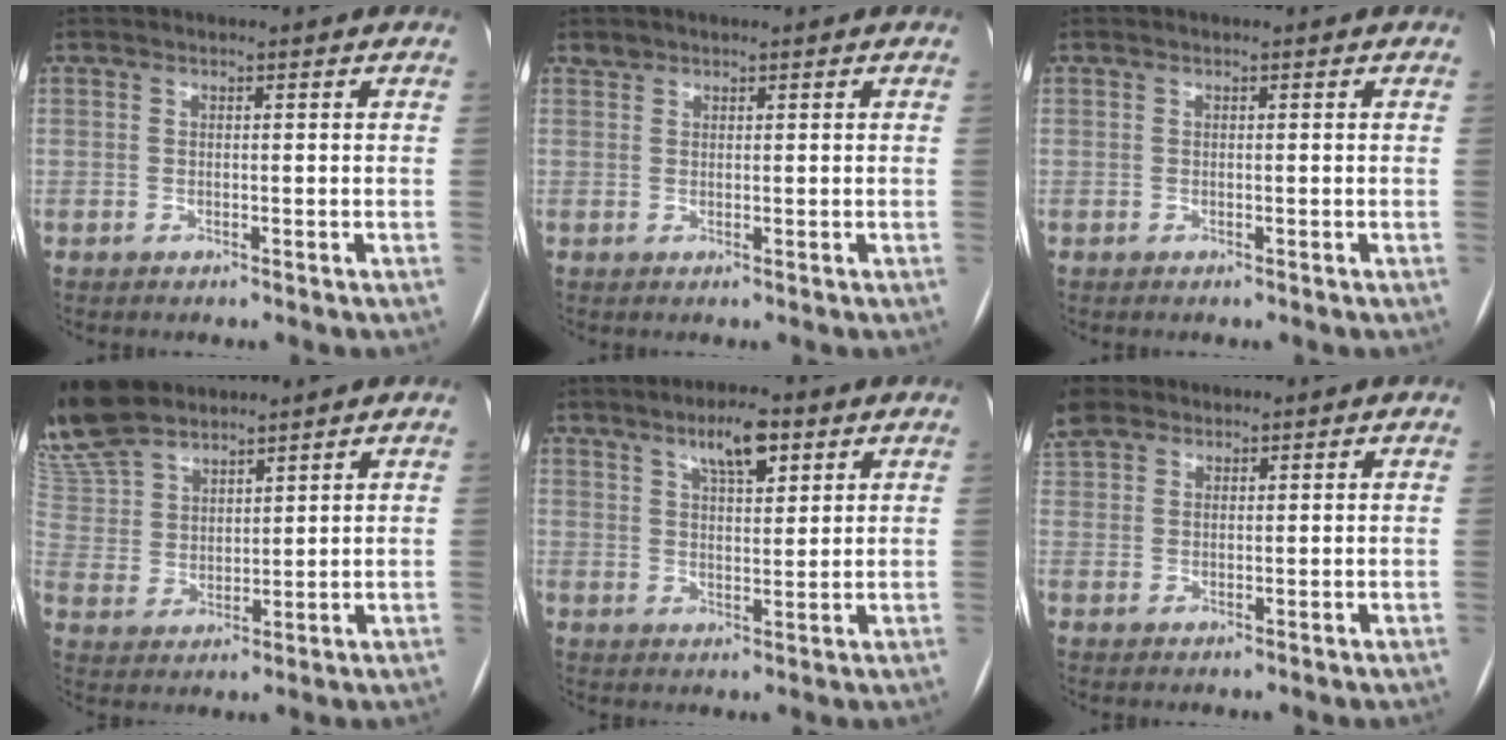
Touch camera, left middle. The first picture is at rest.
{"total": 0.9, "force": [0.7, 0.5, -0.1], "torque": [0.004, 0.006, 0.012]}
{"total": 0.0}
{"total": 14.2, "force": [12.7, 4.1, 4.7], "torque": [-0.147, 0.014, 0.266]}
{"total": 6.4, "force": [3.9, 1.9, 4.8], "torque": [-0.082, 0.006, 0.063]}
{"total": 4.8, "force": [3.9, 2.5, 1.3], "torque": [-0.064, 0.017, 0.089]}